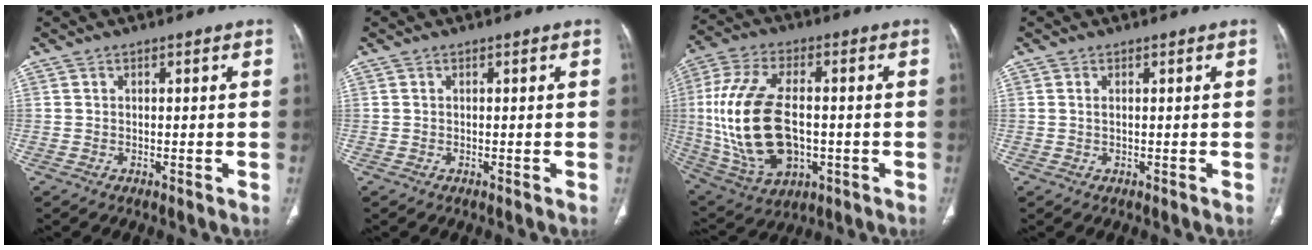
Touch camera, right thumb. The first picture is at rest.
{"total": 0.0}
{"total": 21.6, "force": [-0.9, 12.4, 17.7], "torque": [-0.365, 0.001, 0.000]}
{"total": 0.7, "force": [0.2, 0.3, 0.6], "torque": [-0.017, 0.001, 0.005]}